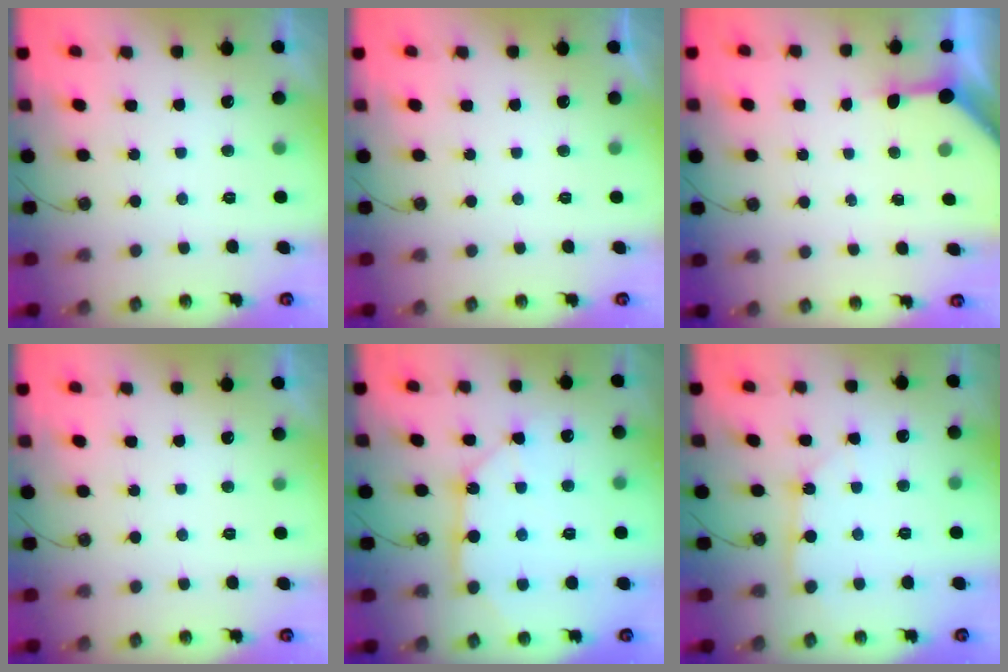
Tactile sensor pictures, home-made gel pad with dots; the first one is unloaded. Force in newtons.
{"total": 0.0}
{"total": 3.7, "press": 3.6, "slide": 0.3}
{"total": 0.0}
{"total": 12.6, "press": 12.5, "slide": 1.1}
{"total": 4.3, "press": 4.3, "slide": 0.4}